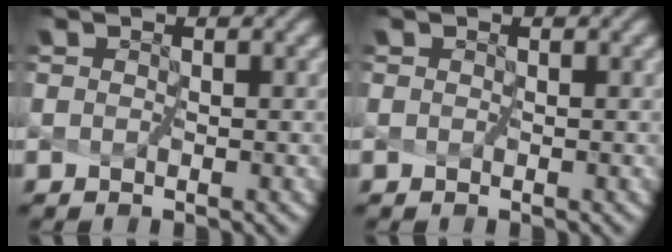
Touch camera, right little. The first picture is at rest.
{"total": 0.0}